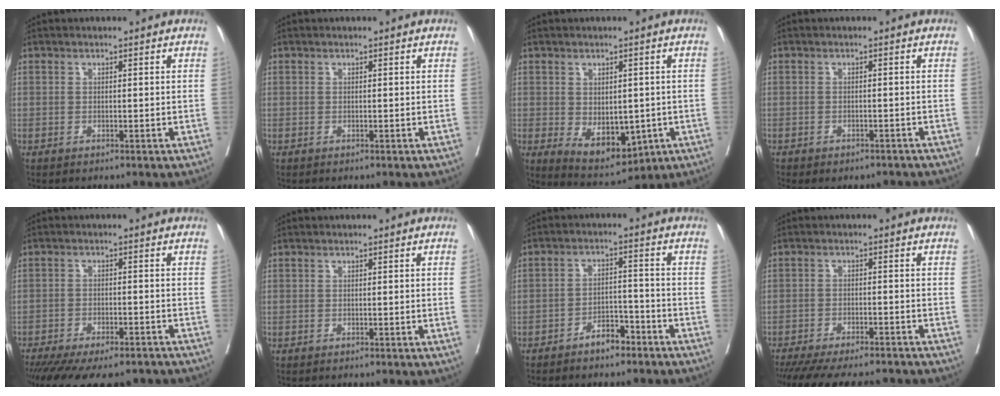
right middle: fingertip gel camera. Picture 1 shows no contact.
{"total": 0.0}
{"total": 7.6, "force": [-1.8, 4.8, 5.6], "torque": [-0.076, -0.009, -0.007]}
{"total": 5.6, "force": [-4.7, 2.4, 1.8], "torque": [-0.019, 0.006, -0.056]}
{"total": 17.4, "force": [-14.1, 5.5, 8.6], "torque": [-0.174, -0.026, -0.193]}
{"total": 0.6, "force": [-0.1, -0.2, 0.6], "torque": [-0.008, 0.001, 0.001]}
{"total": 4.5, "force": [-3.4, 1.9, 2.2], "torque": [-0.037, 0.009, -0.055]}
{"total": 16.1, "force": [-14.2, 3.2, 6.7], "torque": [-0.139, -0.025, -0.196]}